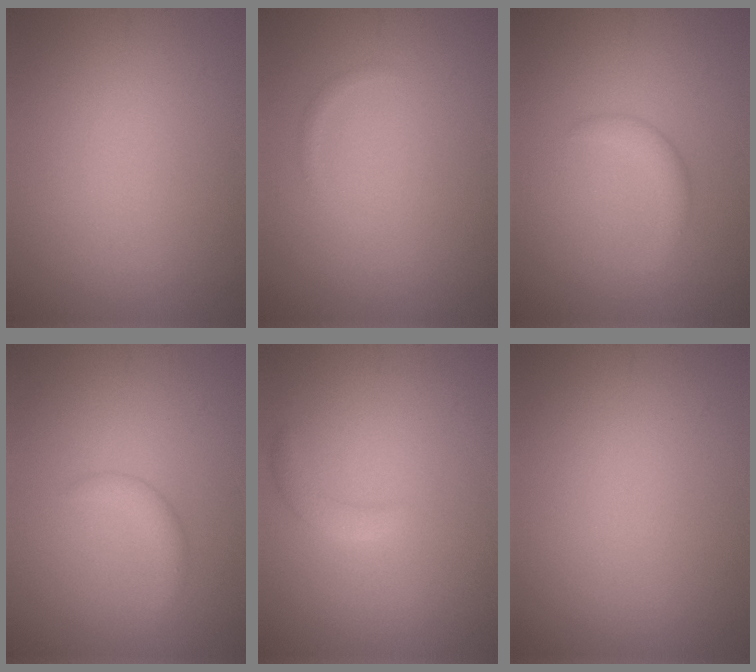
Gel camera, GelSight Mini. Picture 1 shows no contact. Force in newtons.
{"total": 0.6, "press": 0.6, "slide": 0.0}
{"total": 1.9, "press": 1.8, "slide": 0.3}
{"total": 1.6, "press": 1.6, "slide": 0.0}
{"total": 1.6, "press": 1.6, "slide": 0.0}
{"total": 0.0}